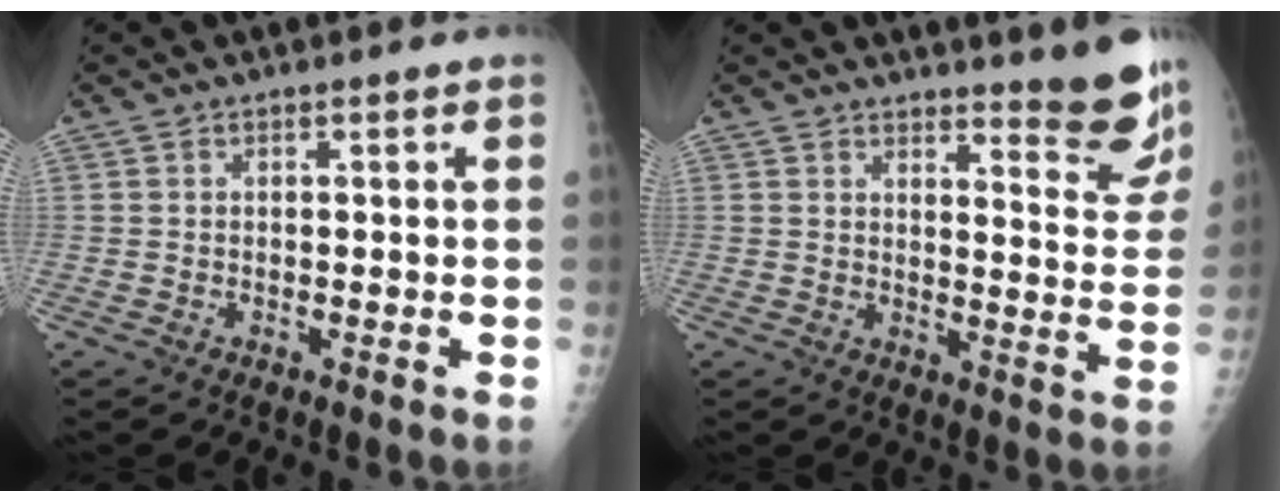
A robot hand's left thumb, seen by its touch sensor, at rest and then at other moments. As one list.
[{"total": 11.3, "force": [9.8, 2.2, 5.1], "torque": [-0.032, -0.086, 0.113]}]